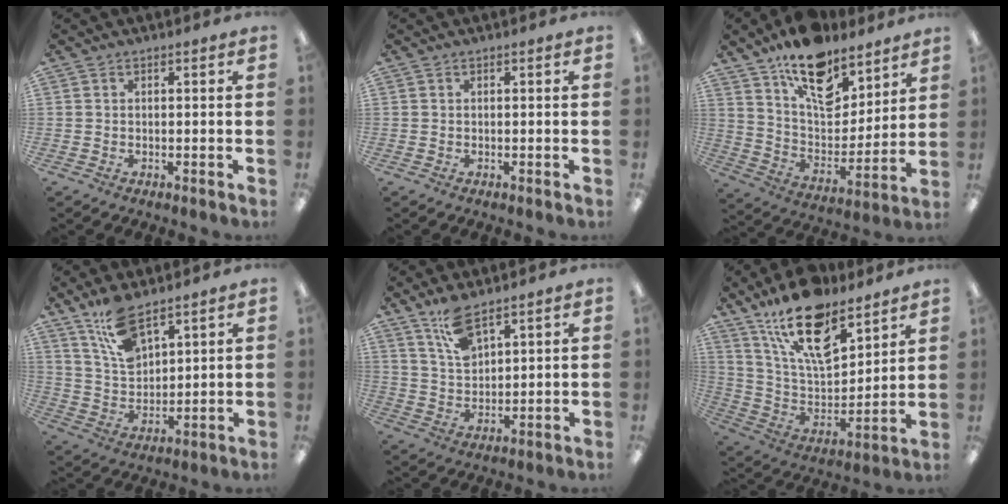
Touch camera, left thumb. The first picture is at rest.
{"total": 0.0}
{"total": 17.7, "force": [12.9, 8.7, 8.5], "torque": [-0.135, -0.083, 0.227]}
{"total": 11.5, "force": [8.4, 4.8, 6.2], "torque": [-0.128, -0.033, 0.157]}
{"total": 8.7, "force": [6.5, 3.2, 4.9], "torque": [-0.097, -0.026, 0.117]}
{"total": 20.3, "force": [14.0, 8.5, 12.0], "torque": [-0.209, -0.079, 0.245]}